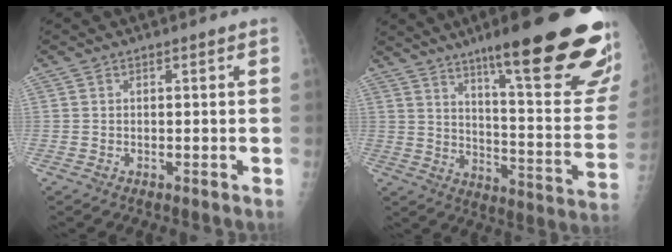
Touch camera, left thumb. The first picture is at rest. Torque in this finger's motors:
{"motor_torque": [2.23, 0.85, 1.56, -1.20, 0.37]}